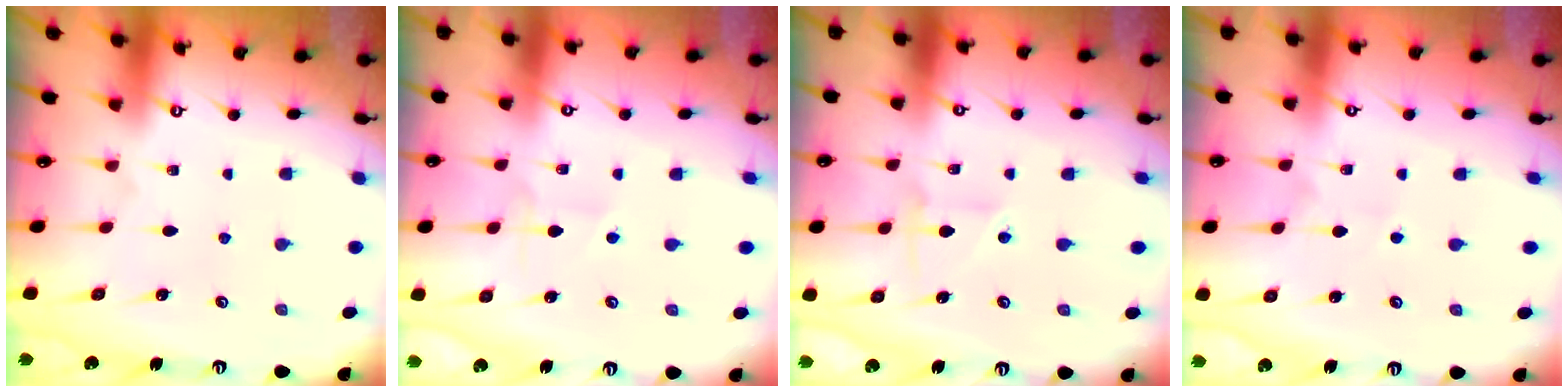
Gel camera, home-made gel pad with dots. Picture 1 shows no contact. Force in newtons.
{"total": 2.8, "press": 2.8, "slide": 0.3}
{"total": 2.6, "press": 2.4, "slide": 0.9}
{"total": 1.4, "press": 1.3, "slide": 0.1}